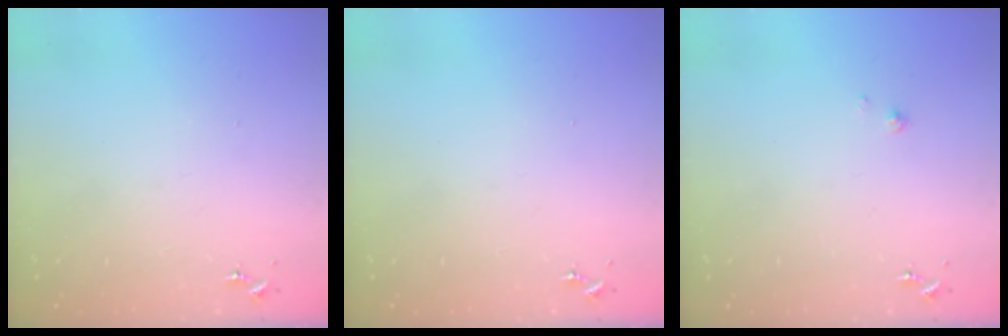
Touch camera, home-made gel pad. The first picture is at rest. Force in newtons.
{"total": 0.0}
{"total": 1.4, "press": 1.4, "slide": 0.1}